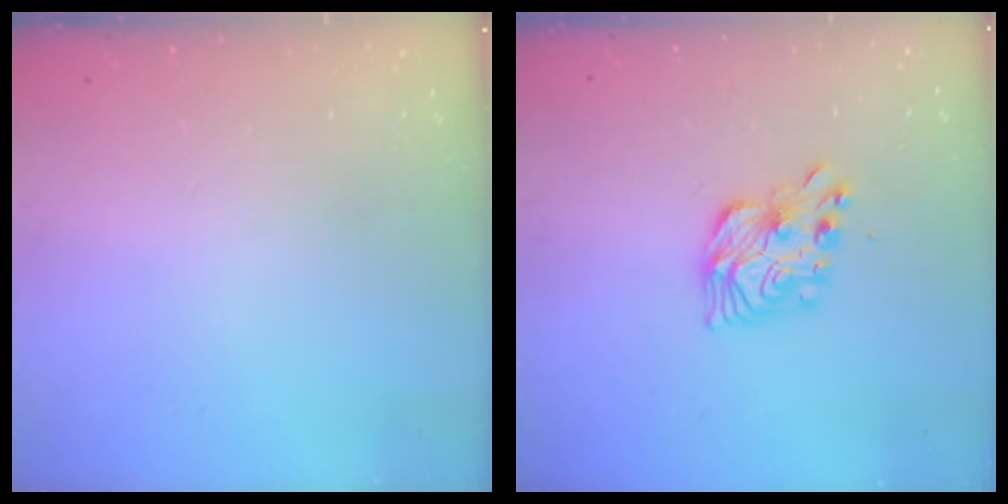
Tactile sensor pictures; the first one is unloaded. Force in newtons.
{"total": 11.5, "press": 11.5, "slide": 0.4}